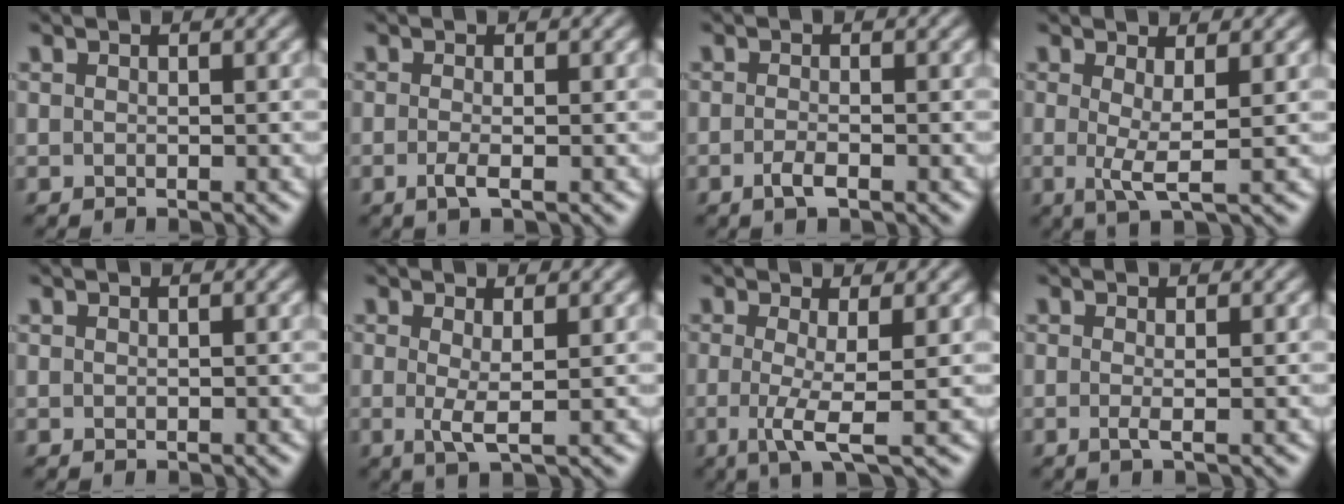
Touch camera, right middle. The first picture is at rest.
{"total": 1.6, "force": [-0.5, 0.4, 1.4], "torque": [-0.029, -0.007, -0.013]}
{"total": 1.4, "force": [-0.7, 0.4, 1.1], "torque": [-0.024, -0.002, -0.016]}
{"total": 2.8, "force": [0.2, 0.4, 2.8], "torque": [-0.051, -0.012, 0.004]}
{"total": 0.0}
{"total": 2.1, "force": [0.2, 0.3, 2.1], "torque": [-0.043, -0.009, 0.003]}
{"total": 3.6, "force": [-0.4, 0.6, 3.6], "torque": [-0.069, -0.010, -0.009]}
{"total": 1.2, "force": [-0.2, 0.2, 1.1], "torque": [-0.021, -0.005, -0.005]}